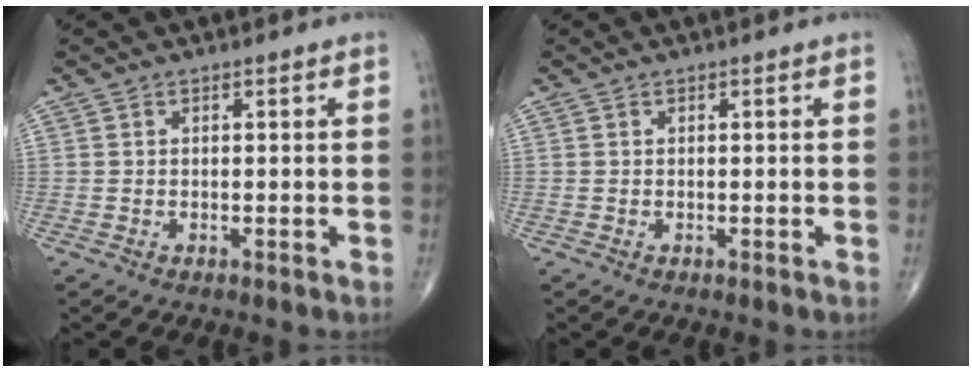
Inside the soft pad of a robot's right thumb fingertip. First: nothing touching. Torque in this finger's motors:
{"motor_torque": [-0.06, 0.05, 0.06, -0.07, 0.01]}